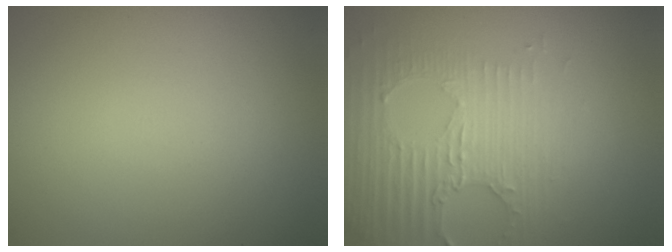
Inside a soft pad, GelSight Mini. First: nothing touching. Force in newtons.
{"total": 3.5, "press": 3.4, "slide": 1.1}